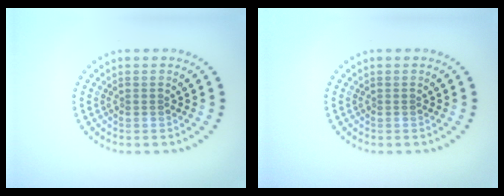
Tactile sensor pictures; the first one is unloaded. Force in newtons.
{"total": 0.0}